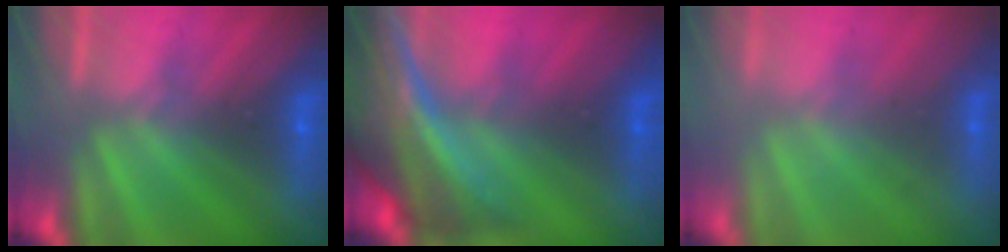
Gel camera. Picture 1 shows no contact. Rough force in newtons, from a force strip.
{"total": 8.1}
{"total": 2.2}